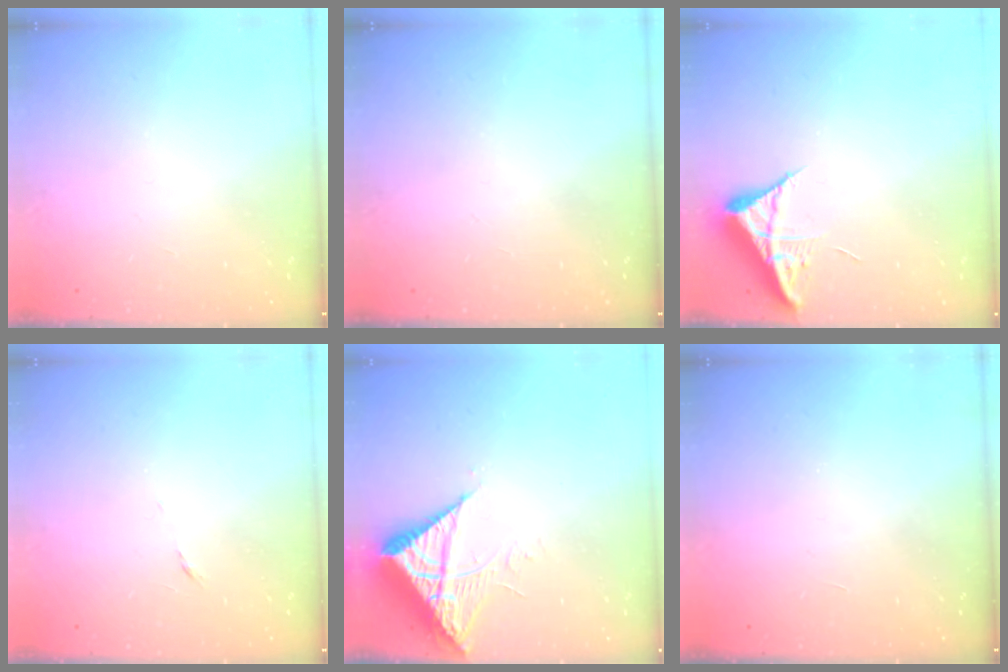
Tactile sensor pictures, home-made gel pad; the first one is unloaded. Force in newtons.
{"total": 0.0}
{"total": 9.2, "press": 9.2, "slide": 0.8}
{"total": 3.8, "press": 3.7, "slide": 0.9}
{"total": 9.4, "press": 9.4, "slide": 1.0}
{"total": 1.5, "press": 1.5, "slide": 0.1}